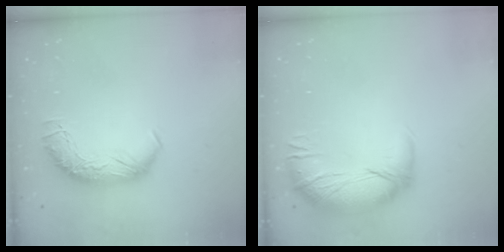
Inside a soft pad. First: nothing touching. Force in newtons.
{"total": 3.1, "press": 2.3, "slide": 2.1}